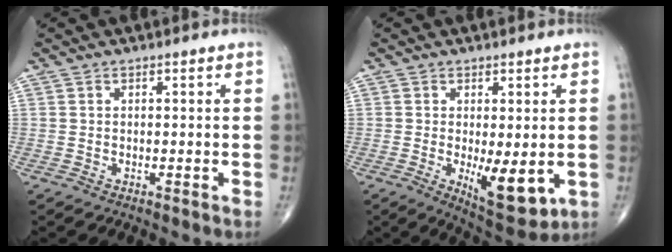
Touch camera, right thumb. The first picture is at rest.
{"total": 9.4, "force": [-1.7, 3.5, 8.6], "torque": [-0.114, -0.026, -0.015]}